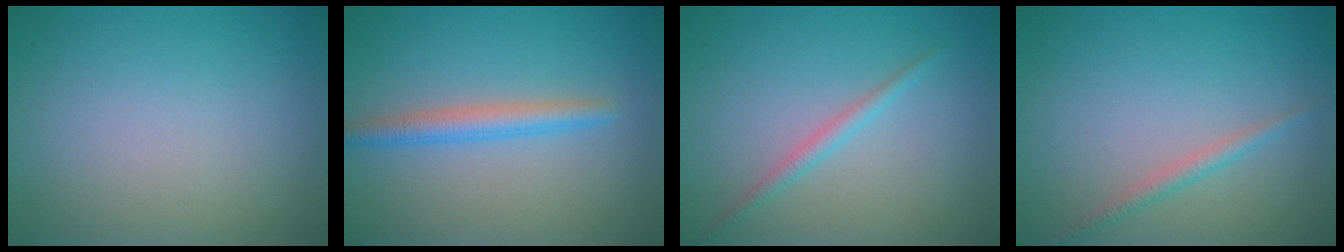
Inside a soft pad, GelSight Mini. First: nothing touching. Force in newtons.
{"total": 2.6, "press": 2.6, "slide": 0.2}
{"total": 1.3, "press": 1.3, "slide": 0.1}
{"total": 1.4, "press": 1.4, "slide": 0.0}